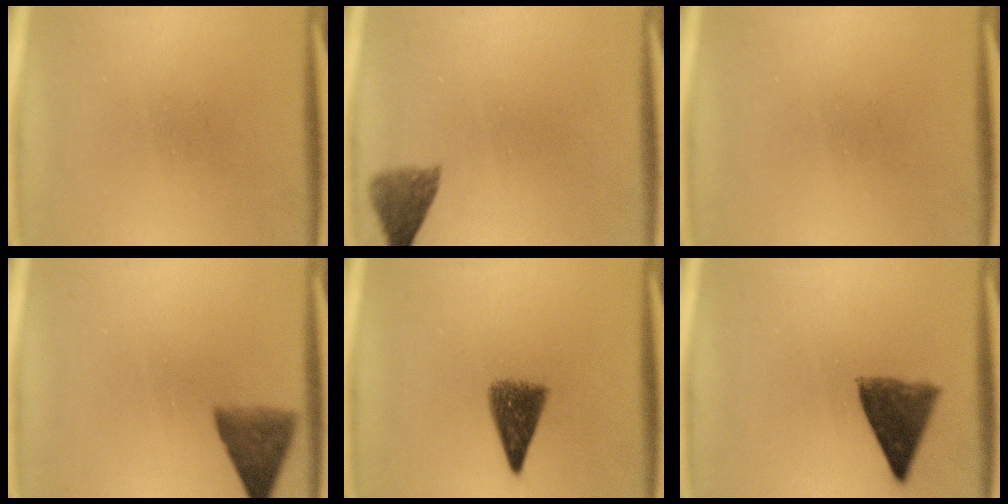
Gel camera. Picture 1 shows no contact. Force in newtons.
{"total": 3.7}
{"total": 0.0}
{"total": 5.8}
{"total": 6.2}
{"total": 8.0}